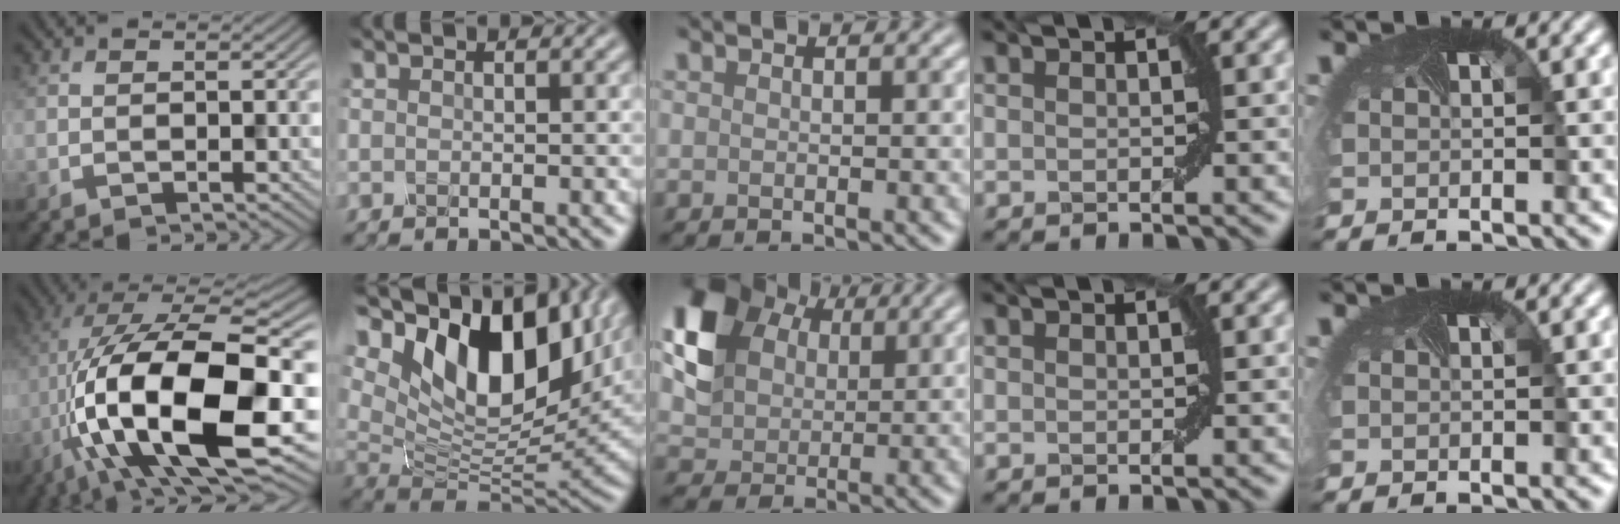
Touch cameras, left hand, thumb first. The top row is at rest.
{"thumb": {"total": 20.3, "force": [-4.2, 7.2, 18.5], "torque": [-0.340, -0.003, -0.068]}, "index": {"total": 15.5, "force": [5.8, 8.0, 12.0], "torque": [-0.213, 0.022, 0.095]}, "middle": {"total": 7.4, "force": [2.7, 5.7, 3.8], "torque": [-0.096, 0.006, 0.046]}}